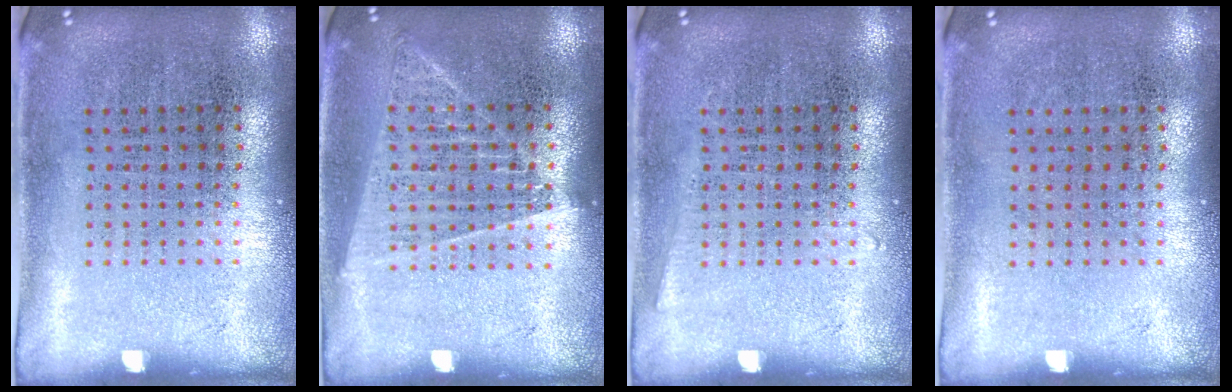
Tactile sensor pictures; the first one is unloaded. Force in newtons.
{"total": 1.4, "press": 1.3, "slide": 0.4}
{"total": 0.7, "press": 0.7, "slide": 0.0}
{"total": 0.0}